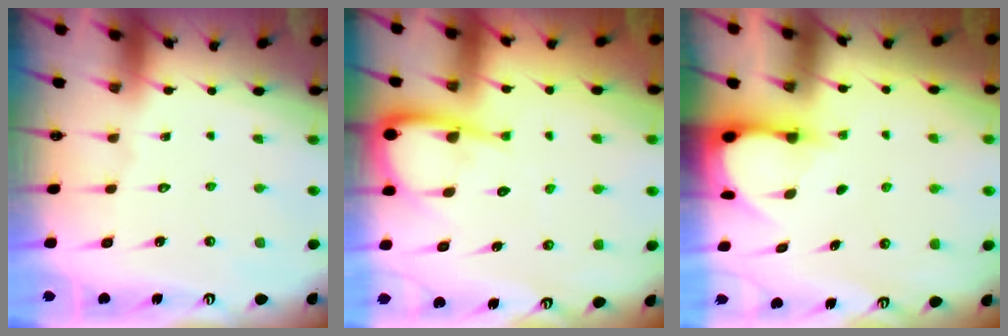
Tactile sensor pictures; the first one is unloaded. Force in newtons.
{"total": 7.8, "press": 7.8, "slide": 0.8}
{"total": 3.3, "press": 3.2, "slide": 0.3}